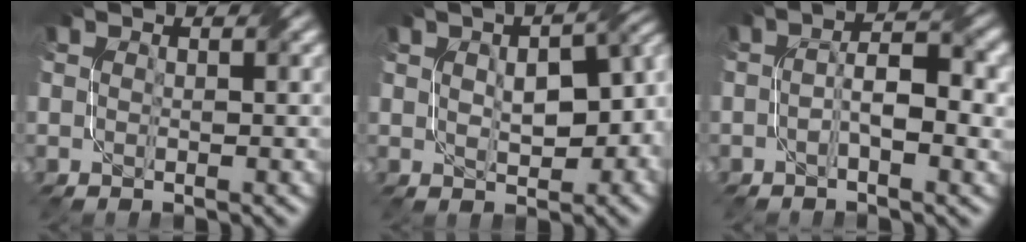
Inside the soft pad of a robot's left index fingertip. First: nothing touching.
{"total": 9.9, "force": [0.7, 5.7, 8.0], "torque": [-0.091, 0.013, 0.023]}
{"total": 4.4, "force": [-0.9, 1.4, 4.0], "torque": [-0.073, 0.010, -0.019]}